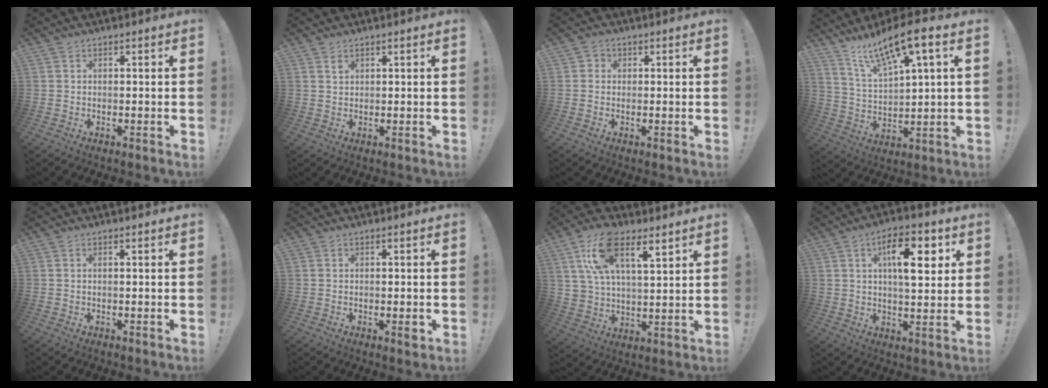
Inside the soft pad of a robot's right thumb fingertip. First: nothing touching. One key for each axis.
{"total": 1.2, "fx": 0.8, "fy": 0.7, "fz": 0.5, "tx": -0.001, "ty": -0.004, "tz": 0.013}
{"total": 1.5, "fx": -0.3, "fy": 1.3, "fz": 0.6, "tx": -0.012, "ty": 0.005, "tz": -0.005}
{"total": 12.7, "fx": 8.5, "fy": 2.8, "fz": 9.0, "tx": -0.161, "ty": -0.042, "tz": 0.140}
{"total": 0.6, "fx": -0.3, "fy": -0.1, "fz": 0.5, "tx": -0.010, "ty": 0.000, "tz": -0.005}
{"total": 2.0, "fx": -0.6, "fy": 0.4, "fz": 1.8, "tx": -0.011, "ty": -0.004, "tz": -0.013}
{"total": 15.5, "fx": 8.4, "fy": 7.5, "fz": 10.6, "tx": -0.185, "ty": -0.025, "tz": 0.153}
{"total": 13.2, "fx": 4.4, "fy": 5.7, "fz": 11.1, "tx": -0.157, "ty": -0.002, "tz": 0.068}